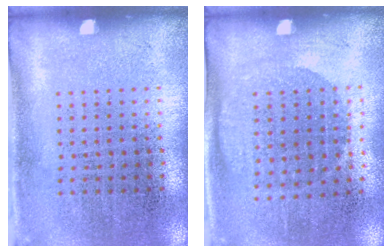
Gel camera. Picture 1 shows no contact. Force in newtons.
{"total": 1.1, "press": 1.0, "slide": 0.4}